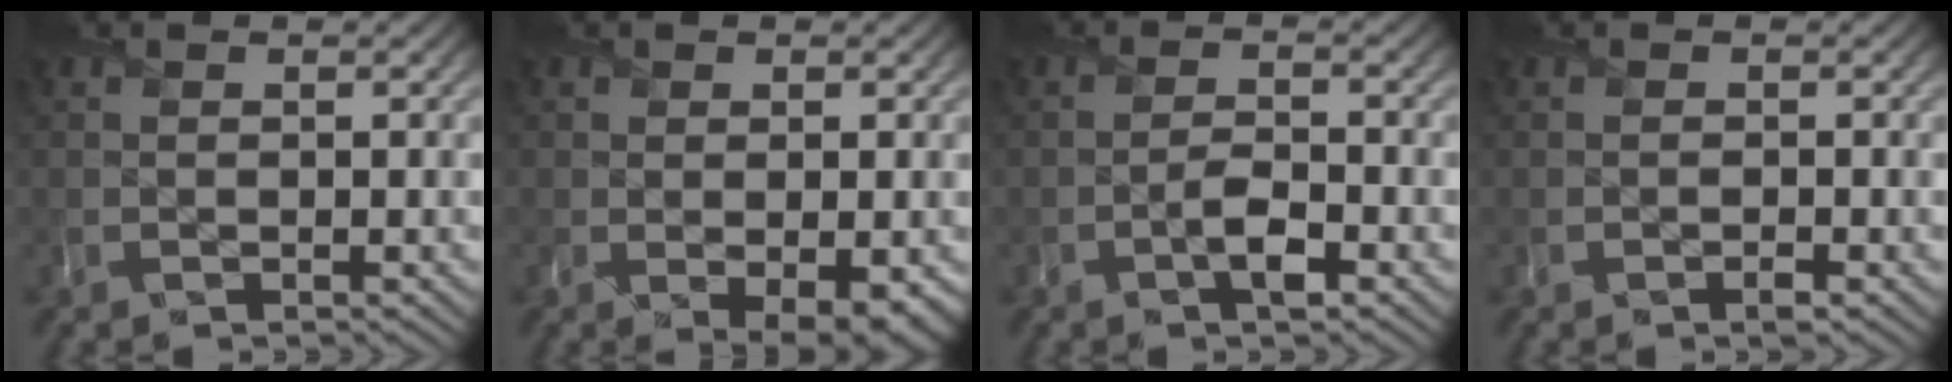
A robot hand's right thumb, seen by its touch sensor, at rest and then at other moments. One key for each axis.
{"total": 2.8, "fx": -0.5, "fy": 1.3, "fz": 2.5, "tx": -0.038, "ty": -0.011, "tz": 0.002}
{"total": 3.0, "fx": -1.7, "fy": 1.0, "fz": 2.2, "tx": -0.043, "ty": -0.003, "tz": -0.036}
{"total": 0.7, "fx": -0.6, "fy": 0.0, "fz": 0.4, "tx": -0.004, "ty": -0.006, "tz": -0.013}